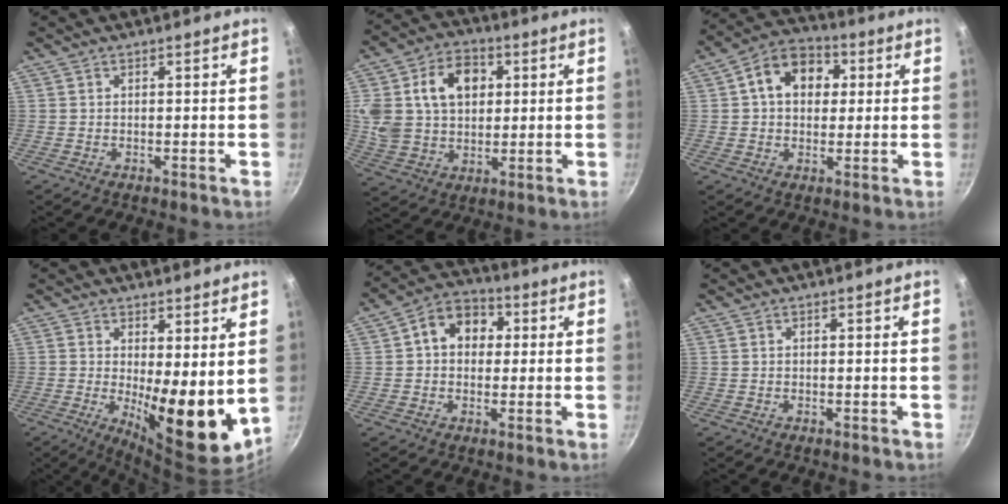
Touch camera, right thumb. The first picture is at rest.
{"total": 18.5, "force": [4.6, 13.8, 11.4], "torque": [-0.210, 0.013, 0.081]}
{"total": 11.7, "force": [2.7, 8.8, 7.3], "torque": [-0.086, 0.018, 0.025]}
{"total": 12.3, "force": [1.3, 4.0, 11.5], "torque": [-0.150, -0.040, 0.023]}
{"total": 9.6, "force": [1.7, 7.5, 5.7], "torque": [-0.054, 0.020, 0.009]}
{"total": 0.0}